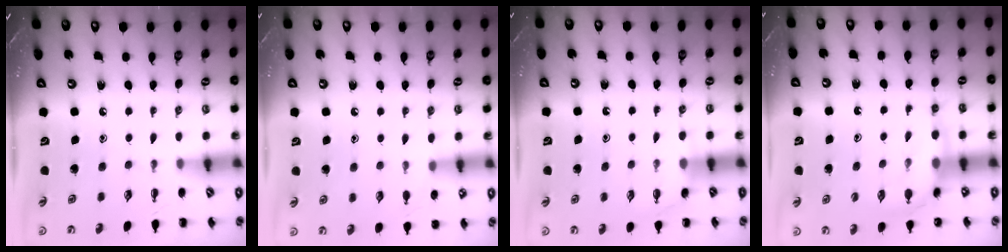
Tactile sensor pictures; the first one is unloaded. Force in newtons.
{"total": 7.5, "press": 7.0, "slide": 2.8}
{"total": 4.8, "press": 4.6, "slide": 1.2}
{"total": 7.5, "press": 7.5, "slide": 0.7}